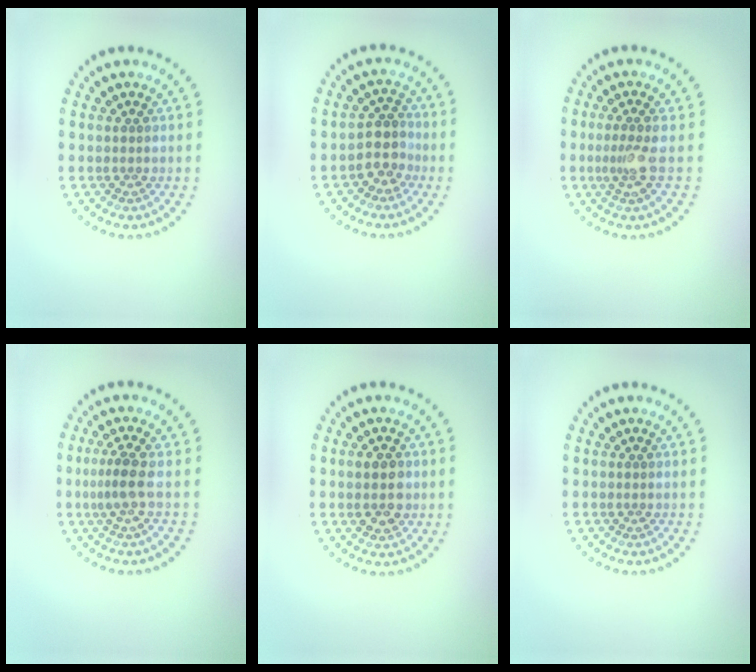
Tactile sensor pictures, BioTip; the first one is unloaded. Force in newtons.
{"total": 2.6, "press": 2.2, "slide": 1.3}
{"total": 2.1, "press": 1.5, "slide": 1.5}
{"total": 2.3, "press": 1.6, "slide": 1.6}
{"total": 2.9, "press": 2.9, "slide": 0.1}
{"total": 0.0}